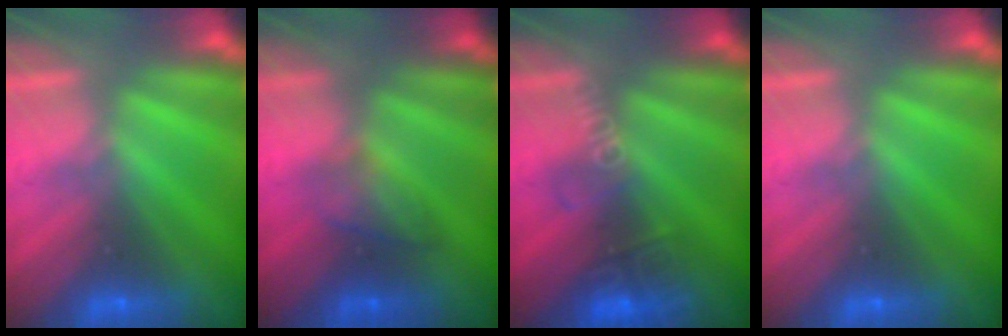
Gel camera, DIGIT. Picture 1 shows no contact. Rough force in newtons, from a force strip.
{"total": 2.2}
{"total": 2.7}
{"total": 0.0}